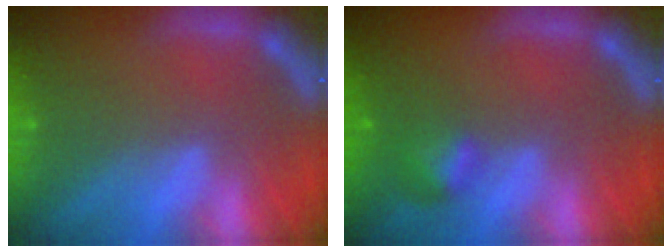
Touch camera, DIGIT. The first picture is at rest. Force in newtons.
{"total": 1.9}